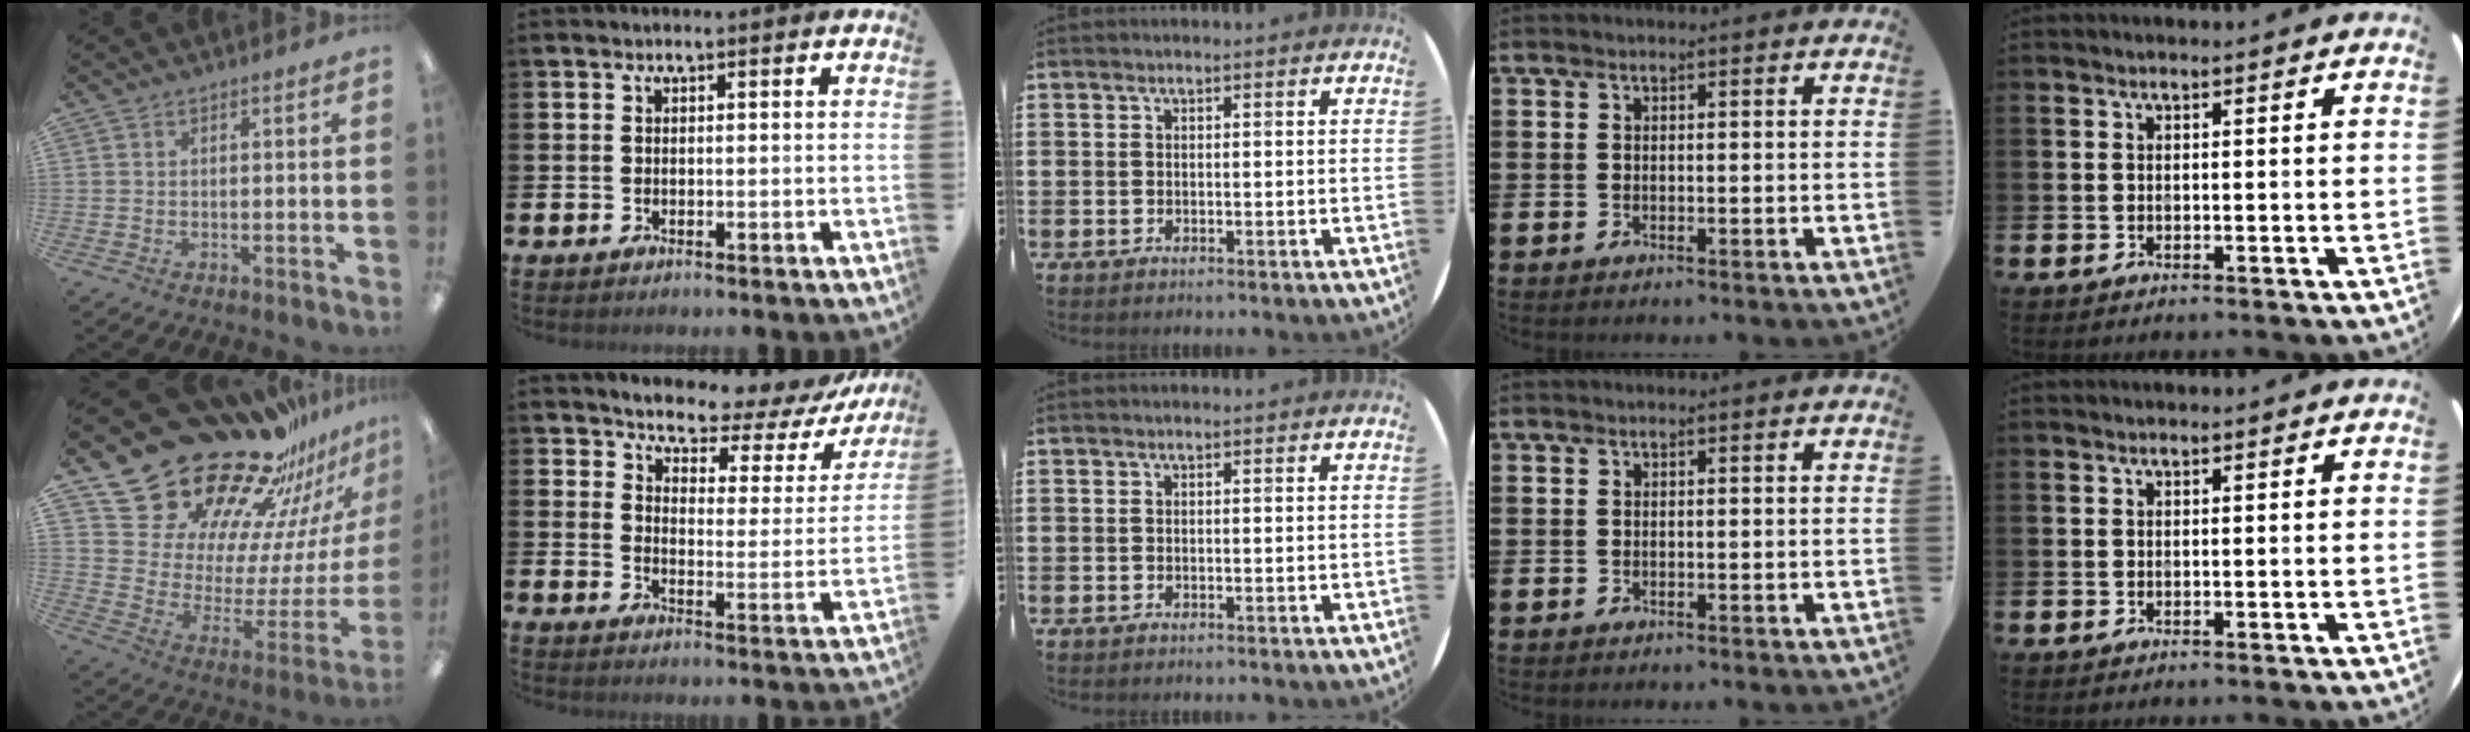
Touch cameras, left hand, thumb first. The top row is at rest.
{"thumb": {"total": 27.7, "force": [22.5, 12.9, 9.7], "torque": [-0.121, -0.197, 0.422]}, "index": {"total": 5.4, "force": [5.0, 1.6, 1.1], "torque": [-0.031, -0.049, 0.077]}}